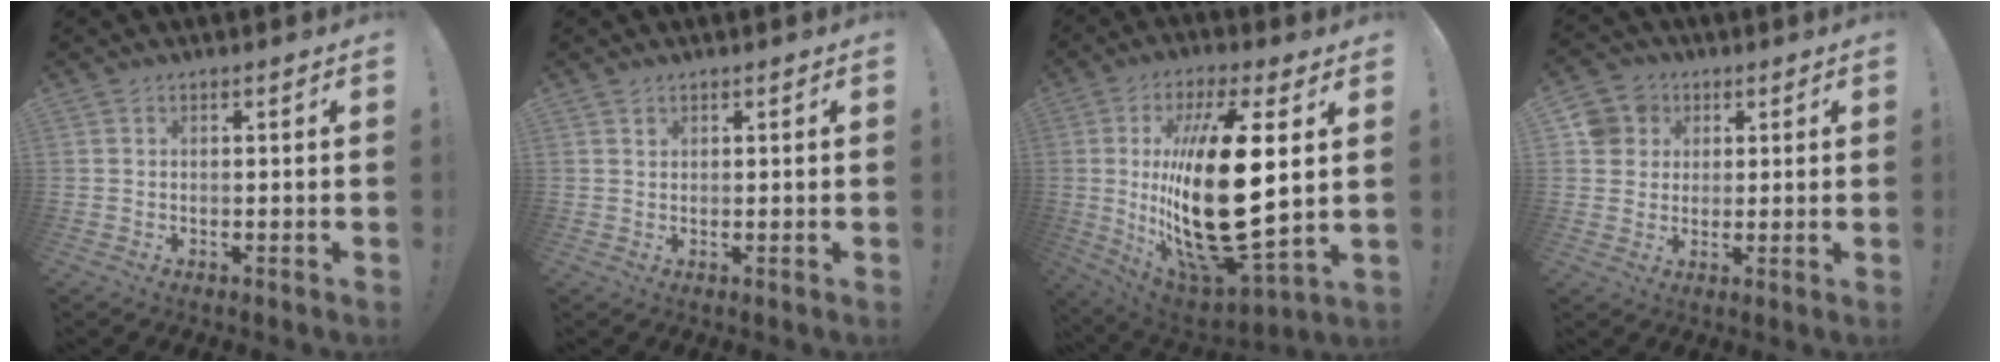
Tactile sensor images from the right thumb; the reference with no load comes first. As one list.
[{"total": 0.9, "force": [0.7, 0.4, 0.1], "torque": [0.001, -0.004, 0.014]}, {"total": 28.9, "force": [2.6, 10.0, 27.0], "torque": [-0.530, -0.041, 0.041]}, {"total": 7.5, "force": [1.8, 7.1, 1.7], "torque": [-0.024, -0.007, 0.036]}]